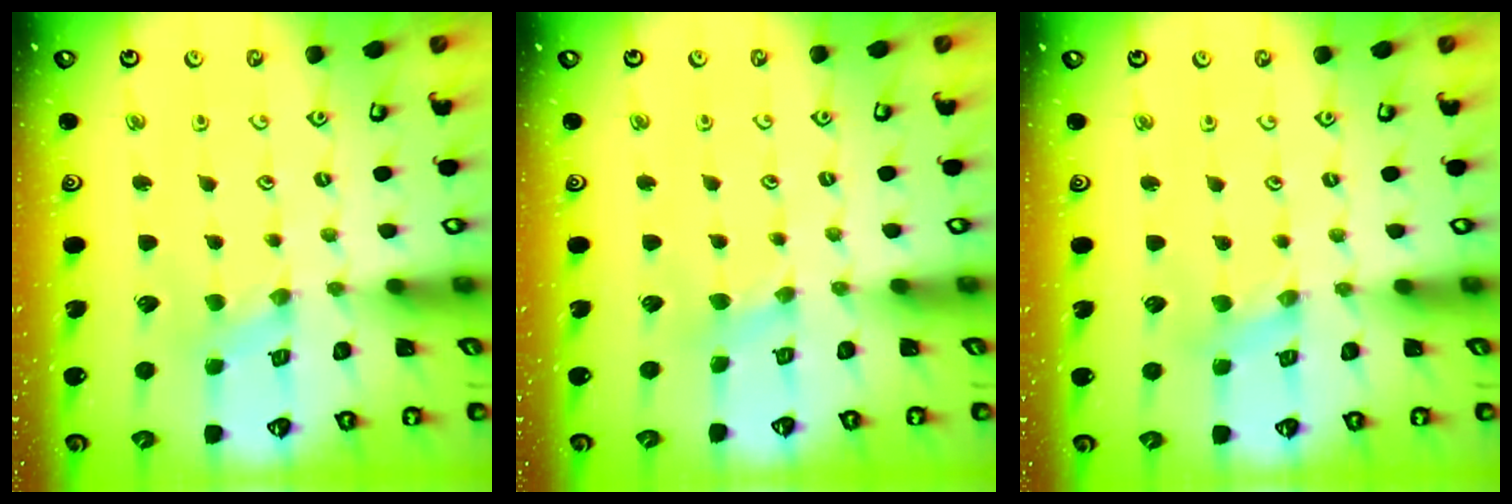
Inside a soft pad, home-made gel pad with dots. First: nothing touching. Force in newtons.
{"total": 2.4, "press": 2.3, "slide": 0.5}
{"total": 1.3, "press": 1.3, "slide": 0.3}